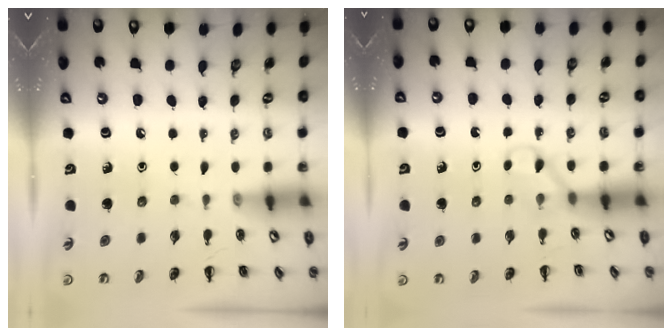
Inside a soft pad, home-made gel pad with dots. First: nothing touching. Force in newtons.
{"total": 3.3, "press": 3.1, "slide": 1.1}